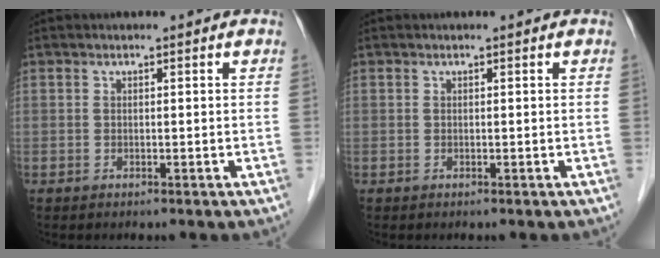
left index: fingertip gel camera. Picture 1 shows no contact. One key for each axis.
{"total": 0.0}